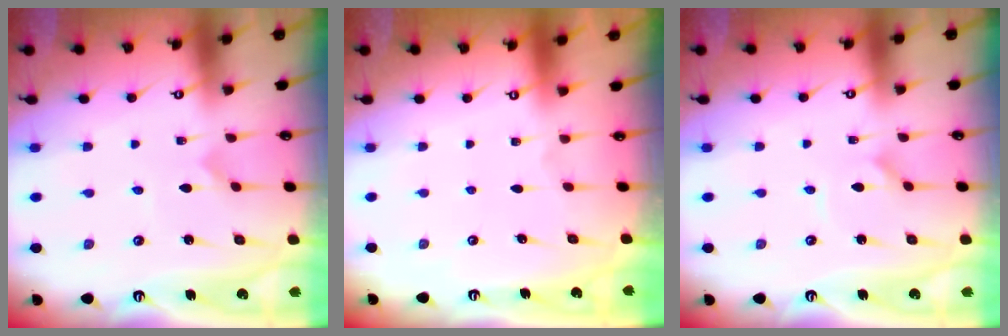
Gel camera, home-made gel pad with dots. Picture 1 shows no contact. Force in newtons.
{"total": 0.0}
{"total": 1.0, "press": 1.0, "slide": 0.2}